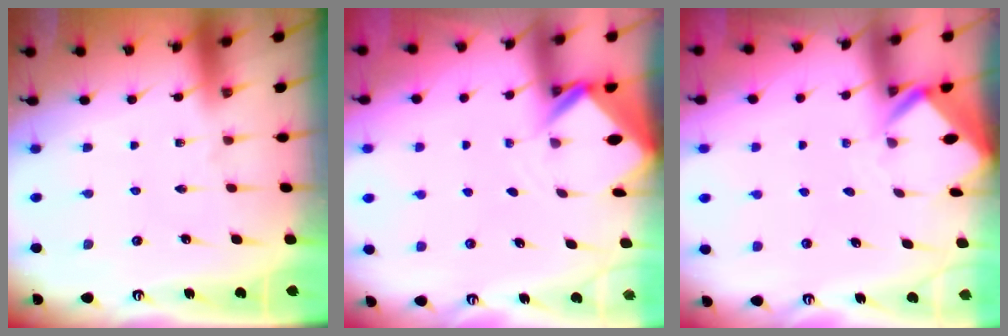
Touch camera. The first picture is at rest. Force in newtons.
{"total": 2.9, "press": 2.9, "slide": 0.2}
{"total": 2.6, "press": 2.6, "slide": 0.2}